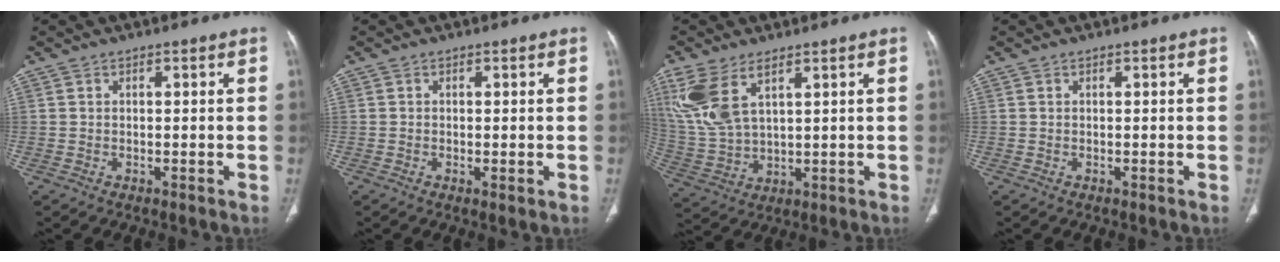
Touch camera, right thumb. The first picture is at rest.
{"total": 1.1, "force": [-0.2, 0.3, 1.0], "torque": [-0.023, -0.006, -0.004]}
{"total": 11.6, "force": [5.7, 5.4, 8.6], "torque": [-0.203, -0.010, 0.133]}
{"total": 0.0}